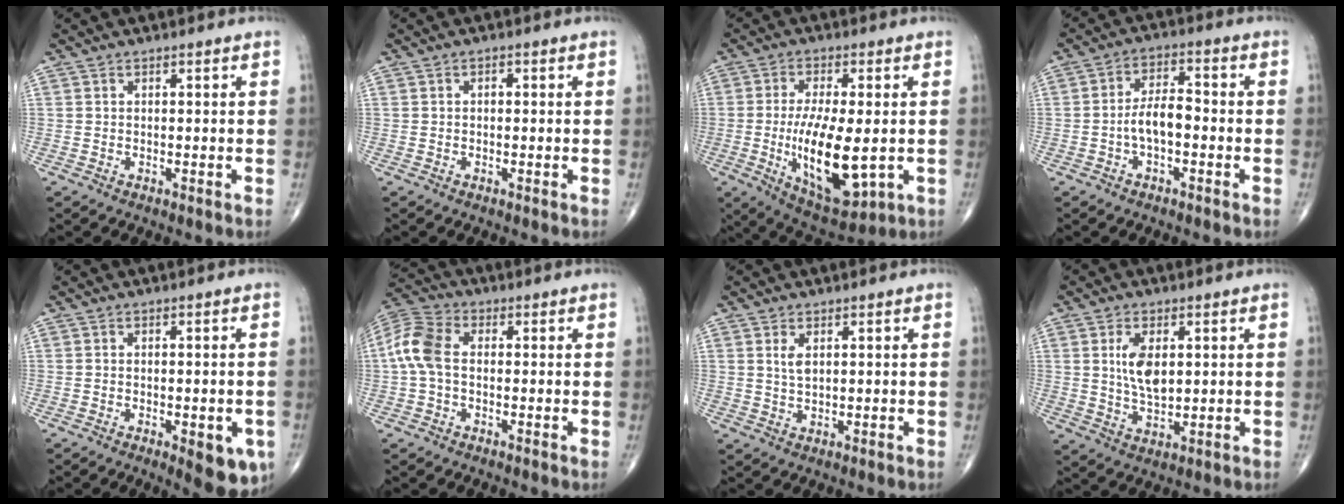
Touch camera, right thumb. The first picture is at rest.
{"total": 0.8, "force": [0.0, 0.5, 0.6], "torque": [-0.002, 0.002, -0.004]}
{"total": 18.5, "force": [-2.6, 7.5, 16.7], "torque": [-0.291, -0.016, -0.028]}
{"total": 6.1, "force": [-1.6, 2.9, 5.1], "torque": [-0.089, 0.027, -0.033]}
{"total": 8.2, "force": [-3.0, 3.0, 7.0], "torque": [-0.068, -0.005, -0.031]}
{"total": 8.1, "force": [-0.1, 5.1, 6.3], "torque": [-0.139, 0.022, -0.014]}
{"total": 2.4, "force": [0.9, 1.1, 2.0], "torque": [-0.035, -0.005, 0.021]}
{"total": 7.0, "force": [1.5, 3.6, 5.8], "torque": [-0.098, -0.010, 0.033]}